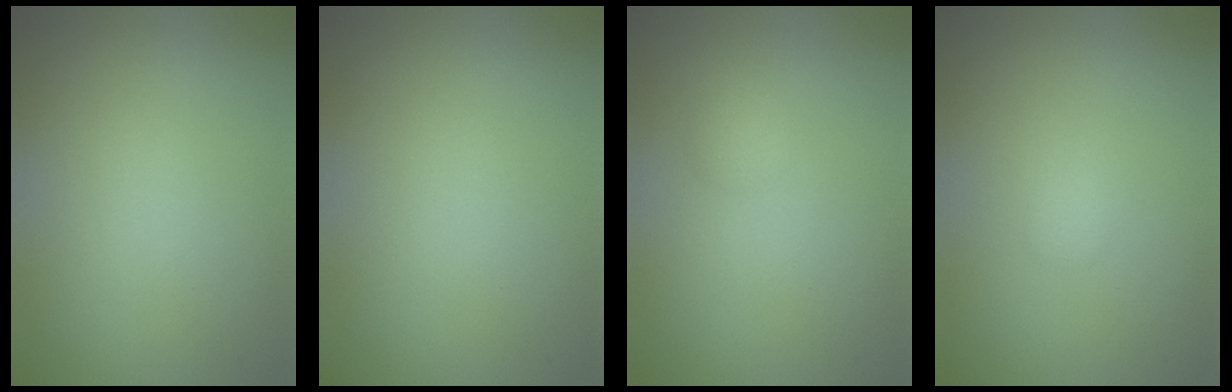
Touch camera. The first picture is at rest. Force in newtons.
{"total": 0.0}
{"total": 1.2, "press": 1.2, "slide": 0.0}
{"total": 0.5, "press": 0.5, "slide": 0.0}